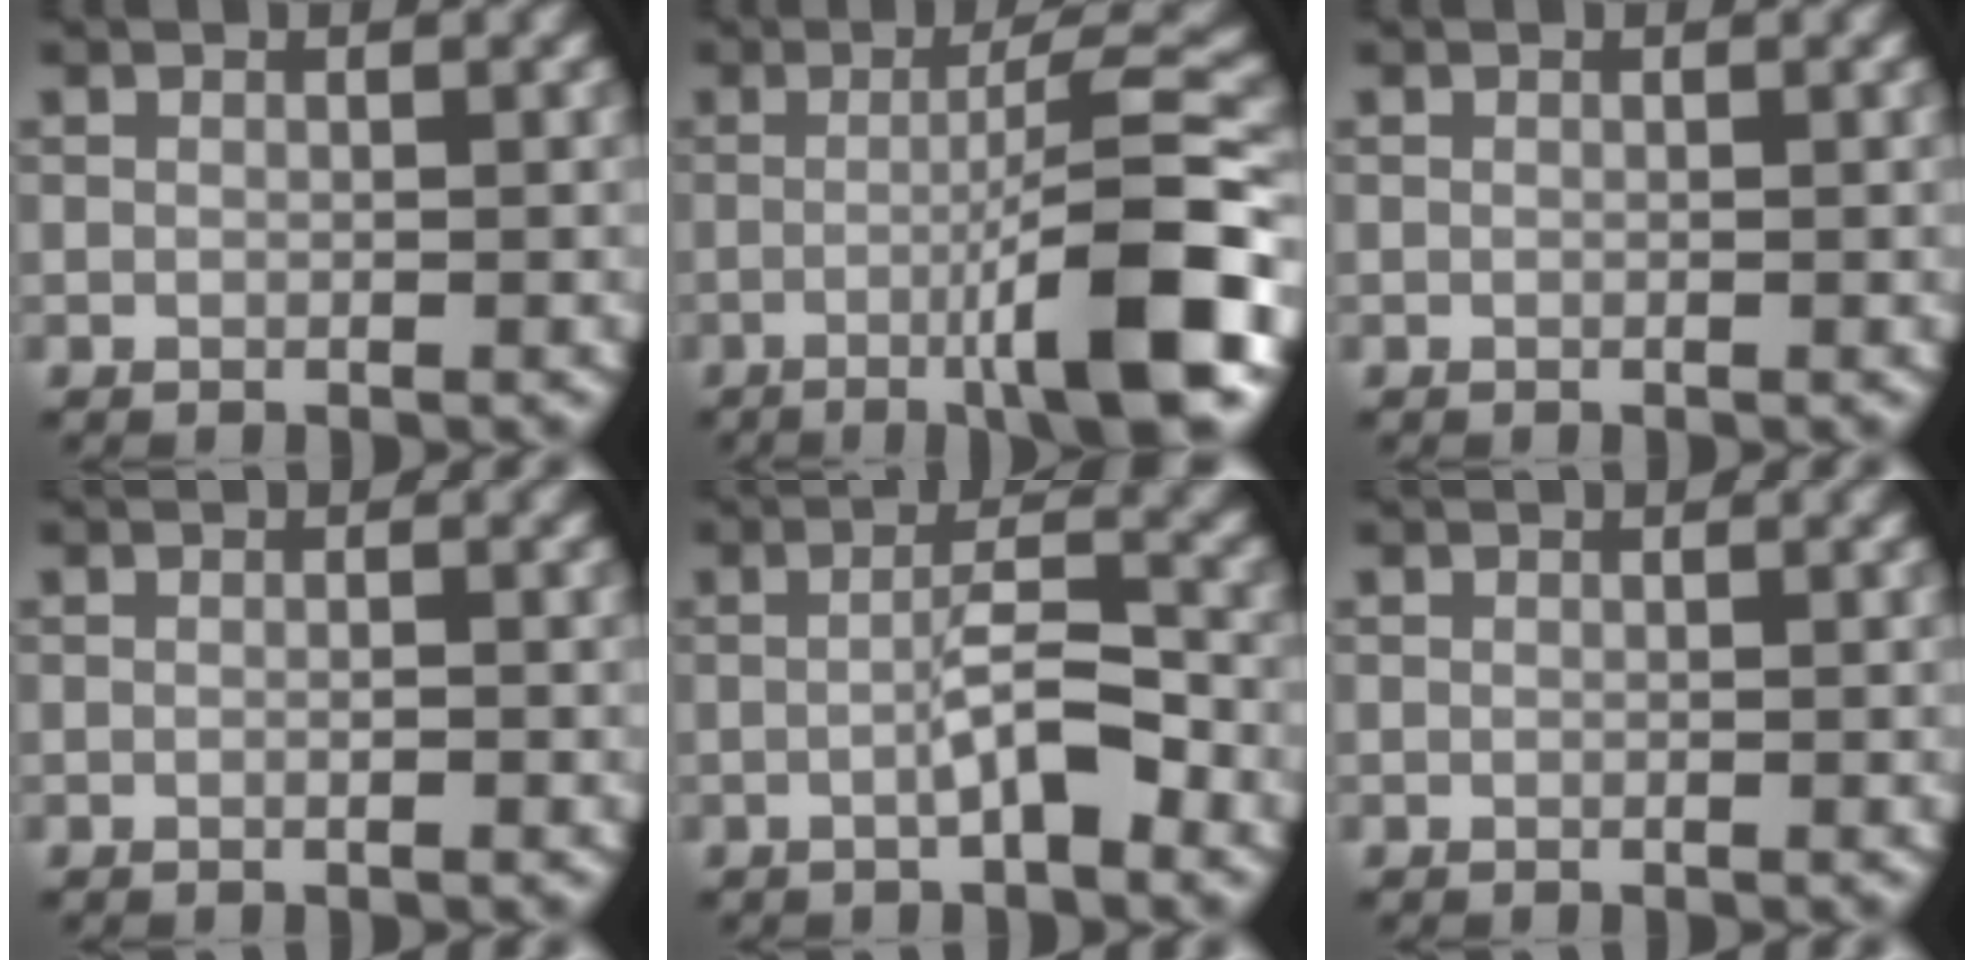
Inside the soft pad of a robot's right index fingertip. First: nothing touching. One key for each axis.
{"total": 9.8, "fx": -2.7, "fy": 1.1, "fz": 9.3, "tx": -0.126, "ty": 0.014, "tz": -0.053}
{"total": 0.0}
{"total": 0.6, "fx": -0.1, "fy": 0.1, "fz": 0.6, "tx": -0.009, "ty": -0.003, "tz": -0.004}
{"total": 3.9, "fx": -1.2, "fy": 0.7, "fz": 3.6, "tx": -0.060, "ty": 0.009, "tz": -0.025}
{"total": 0.0}